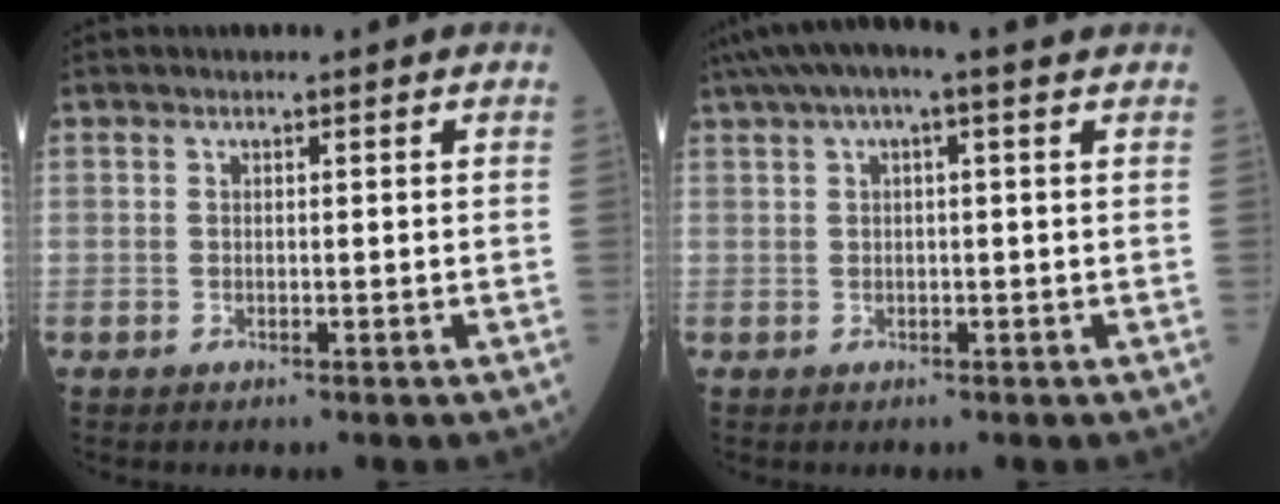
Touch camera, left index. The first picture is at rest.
{"total": 6.0, "force": [3.6, 0.7, 4.8], "torque": [-0.088, 0.046, 0.058]}